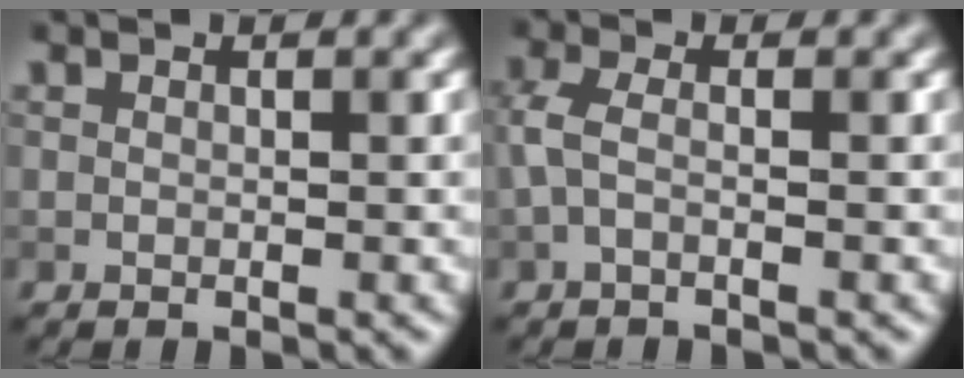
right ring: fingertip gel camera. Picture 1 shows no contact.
{"total": 2.1, "force": [-0.4, 0.8, 1.9], "torque": [-0.048, 0.004, -0.015]}